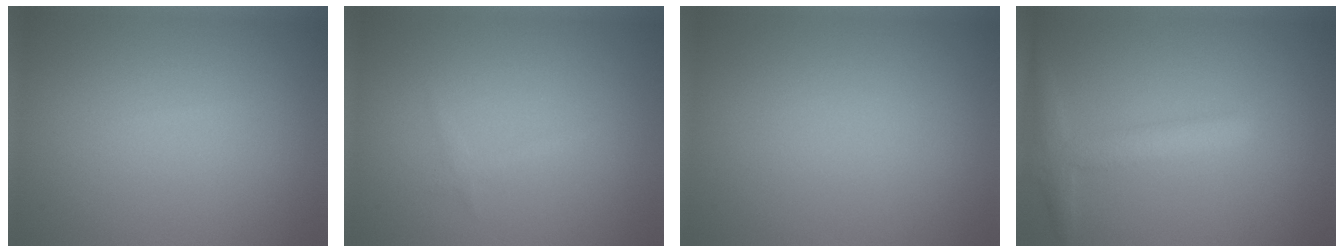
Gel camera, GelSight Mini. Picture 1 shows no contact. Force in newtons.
{"total": 0.7, "press": 0.7, "slide": 0.1}
{"total": 0.0}
{"total": 2.8, "press": 2.8, "slide": 0.1}